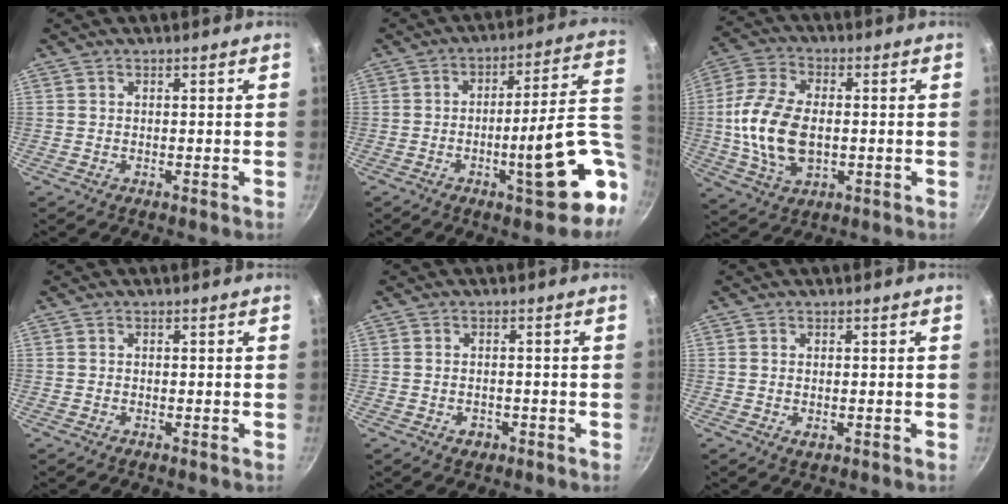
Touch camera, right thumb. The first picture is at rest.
{"total": 17.7, "force": [-5.1, 4.5, 16.3], "torque": [-0.194, 0.037, -0.069]}
{"total": 14.3, "force": [-0.7, 8.7, 11.4], "torque": [-0.221, 0.009, -0.017]}
{"total": 0.0}
{"total": 2.0, "force": [-0.9, 1.5, 1.0], "torque": [-0.016, 0.006, -0.009]}
{"total": 1.4, "force": [-0.2, 0.8, 1.1], "torque": [-0.020, -0.004, -0.002]}